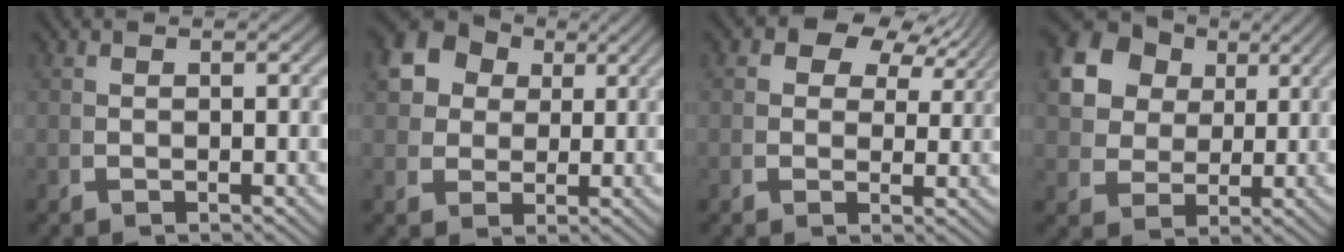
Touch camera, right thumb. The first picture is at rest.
{"total": 10.3, "force": [3.8, 8.2, 5.1], "torque": [-0.115, -0.003, 0.063]}
{"total": 4.8, "force": [2.7, 2.9, 2.8], "torque": [-0.045, 0.007, 0.040]}
{"total": 11.4, "force": [4.1, 8.8, 5.9], "torque": [-0.138, -0.007, 0.072]}